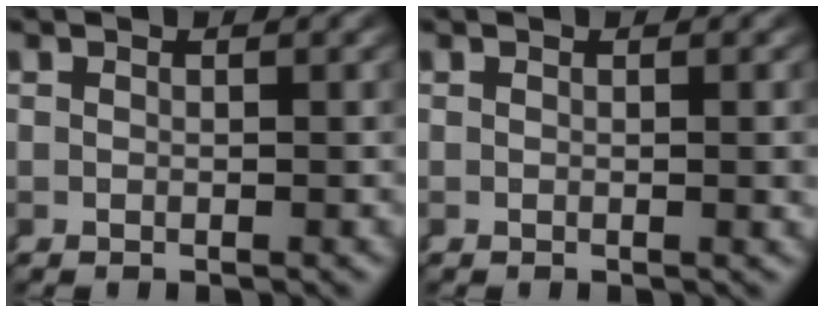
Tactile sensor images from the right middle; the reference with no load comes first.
{"total": 0.6, "force": [0.0, -0.1, 0.5], "torque": [-0.008, 0.001, 0.000]}